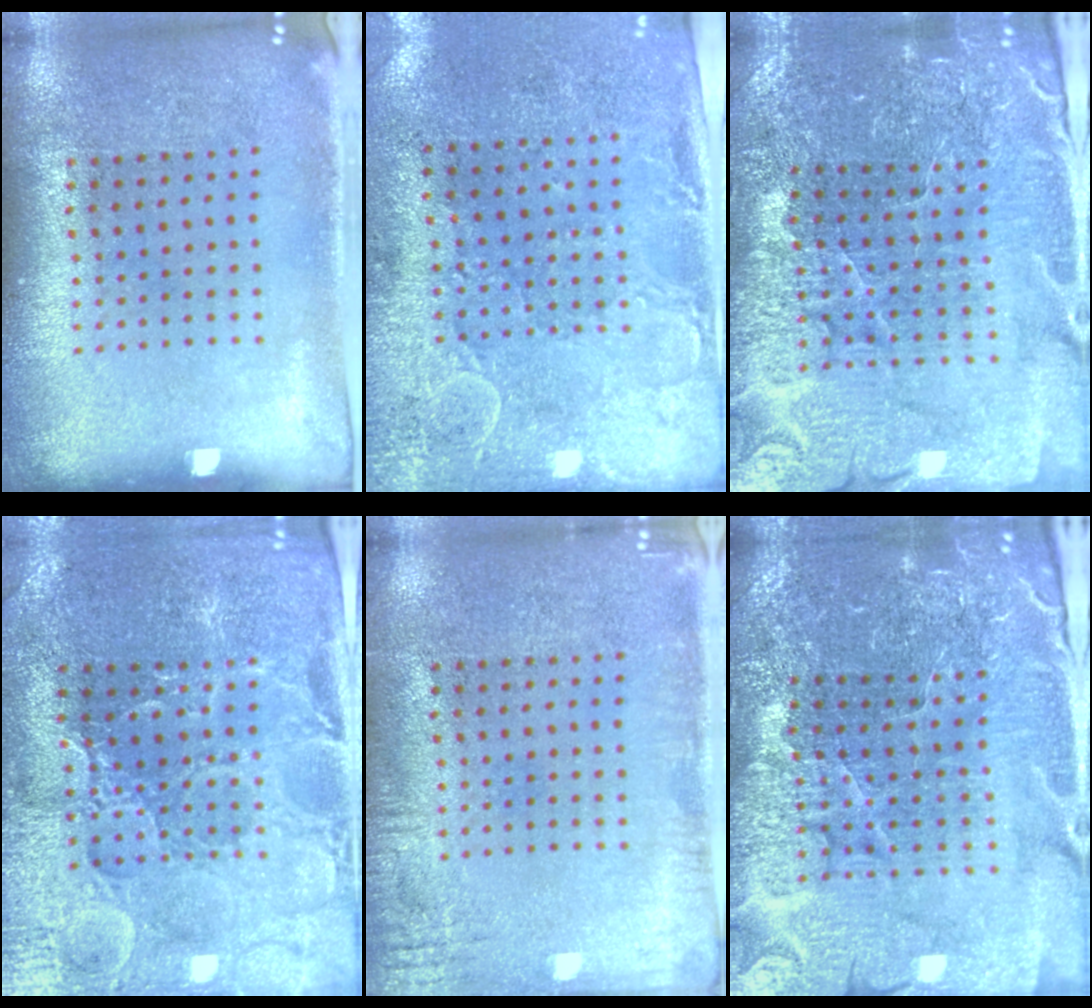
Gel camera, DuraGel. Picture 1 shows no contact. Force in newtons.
{"total": 3.0, "press": 2.3, "slide": 1.9}
{"total": 3.9, "press": 3.8, "slide": 0.6}
{"total": 3.3, "press": 3.2, "slide": 0.6}
{"total": 2.3, "press": 2.3, "slide": 0.3}
{"total": 4.9, "press": 4.7, "slide": 1.4}